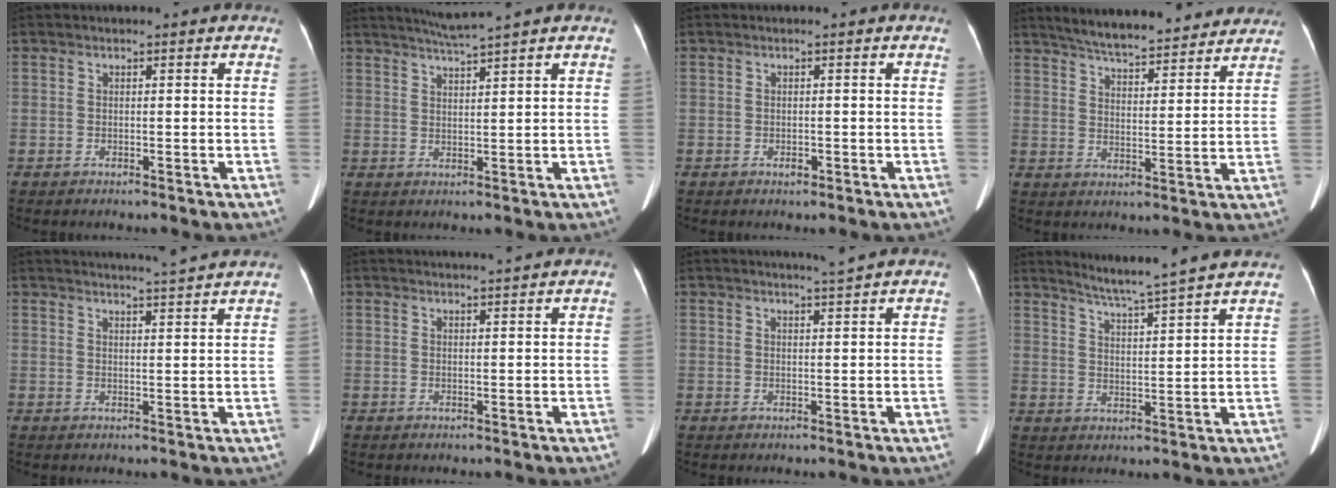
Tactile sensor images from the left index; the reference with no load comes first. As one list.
[{"total": 4.3, "force": [3.6, -1.6, 1.5], "torque": [-0.029, -0.002, 0.071]}, {"total": 0.6, "force": [-0.3, 0.3, 0.3], "torque": [-0.006, 0.001, -0.004]}, {"total": 17.6, "force": [15.8, 4.4, 6.3], "torque": [-0.078, 0.011, 0.197]}, {"total": 7.6, "force": [7.0, -1.6, 2.5], "torque": [-0.034, 0.001, 0.086]}, {"total": 3.1, "force": [2.8, -0.9, 1.0], "torque": [-0.011, 0.006, 0.040]}, {"total": 2.2, "force": [1.8, -1.1, 0.5], "torque": [-0.011, -0.014, 0.034]}, {"total": 10.0, "force": [9.0, -1.8, 4.0], "torque": [-0.075, -0.004, 0.131]}]